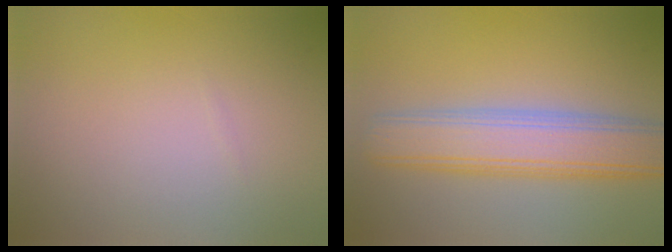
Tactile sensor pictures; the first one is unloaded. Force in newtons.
{"total": 7.3, "press": 7.3, "slide": 0.4}